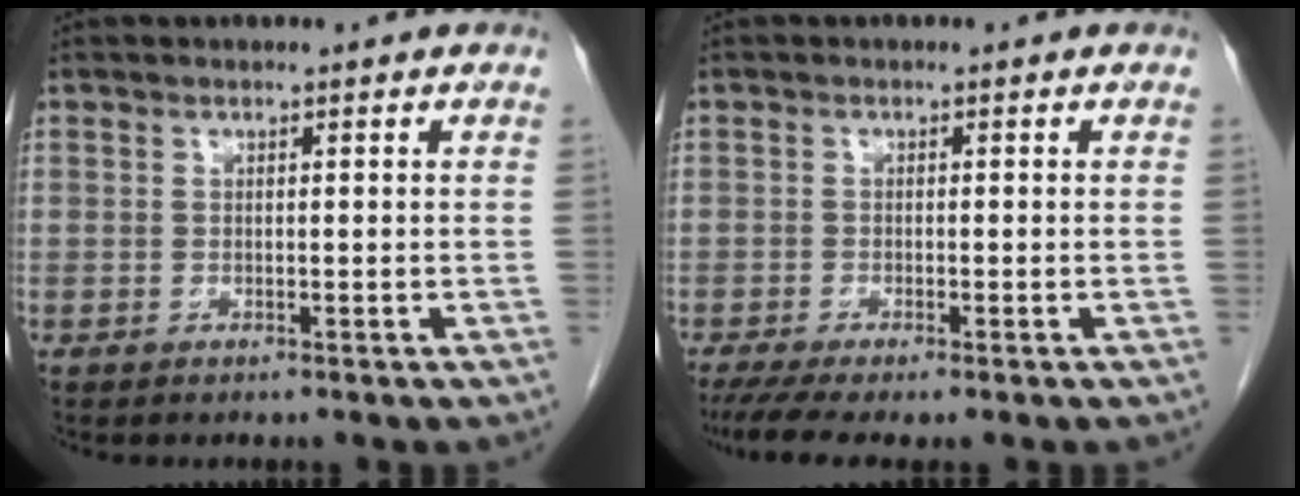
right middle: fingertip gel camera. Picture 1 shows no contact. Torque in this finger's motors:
{"motor_torque": [0.98, -0.50, 0.10, 0.08]}